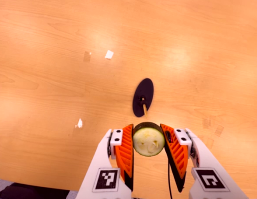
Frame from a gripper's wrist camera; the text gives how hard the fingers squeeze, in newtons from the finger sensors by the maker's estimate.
{"total": 9.9, "left": 9.0, "right": 10.9}